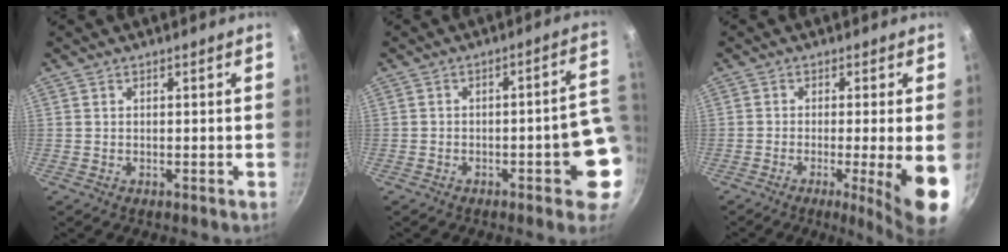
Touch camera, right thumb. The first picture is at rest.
{"total": 10.0, "force": [-2.2, 3.0, 9.3], "torque": [-0.079, 0.030, -0.025]}
{"total": 10.6, "force": [-2.7, 0.8, 10.2], "torque": [-0.141, -0.003, -0.037]}